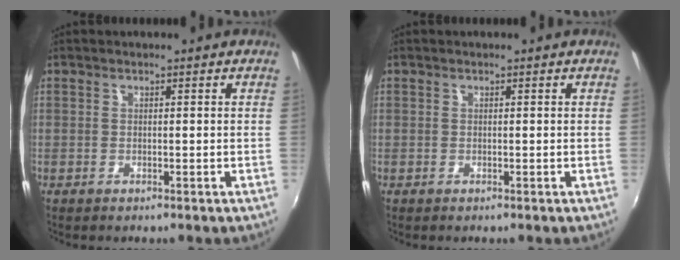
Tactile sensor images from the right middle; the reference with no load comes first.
{"total": 0.0}